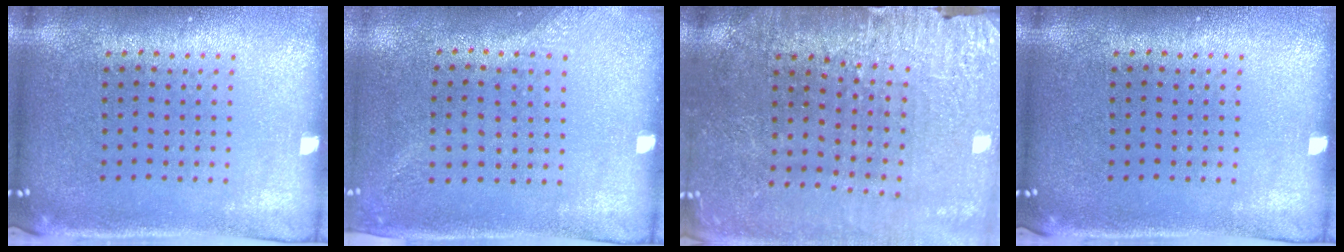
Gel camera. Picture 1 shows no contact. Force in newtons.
{"total": 1.4, "press": 1.1, "slide": 0.9}
{"total": 2.9, "press": 2.9, "slide": 0.2}
{"total": 0.0}